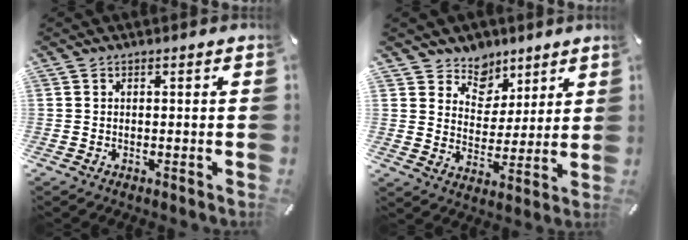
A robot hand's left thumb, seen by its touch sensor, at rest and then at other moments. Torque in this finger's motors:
{"motor_torque": [1.65, 1.56, 1.43, -1.34, 0.07]}